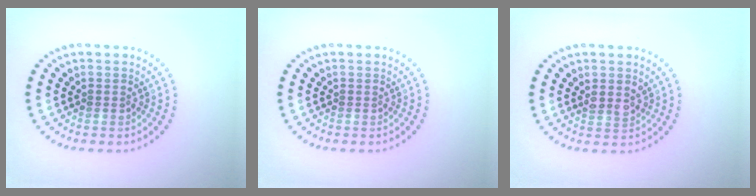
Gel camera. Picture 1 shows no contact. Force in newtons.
{"total": 0.0}
{"total": 1.7, "press": 1.5, "slide": 0.8}